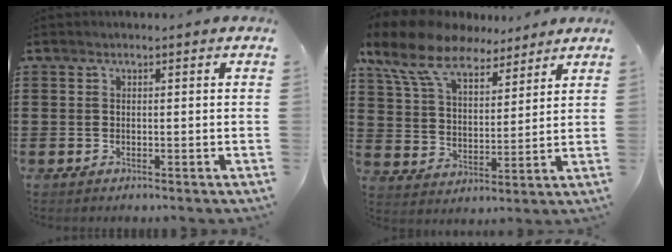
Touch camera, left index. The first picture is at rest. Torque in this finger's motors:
{"motor_torque": [2.14, 0.00, 0.91, 0.21]}